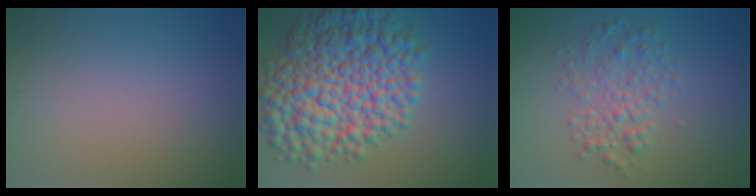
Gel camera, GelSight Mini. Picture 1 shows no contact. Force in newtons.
{"total": 12.2, "press": 12.2, "slide": 0.2}
{"total": 3.3, "press": 3.3, "slide": 0.1}